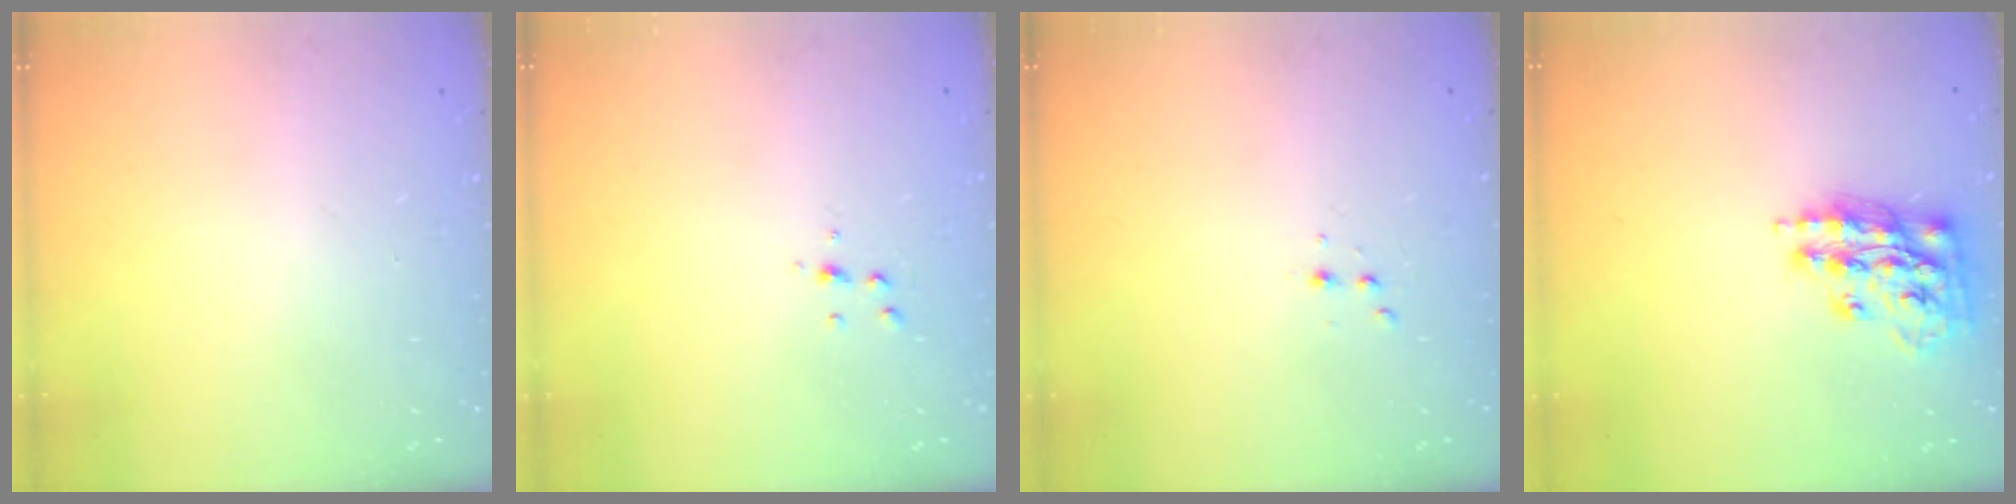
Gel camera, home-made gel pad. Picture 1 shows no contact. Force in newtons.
{"total": 3.8, "press": 3.8, "slide": 0.4}
{"total": 2.5, "press": 2.4, "slide": 0.5}
{"total": 15.2, "press": 15.1, "slide": 0.8}